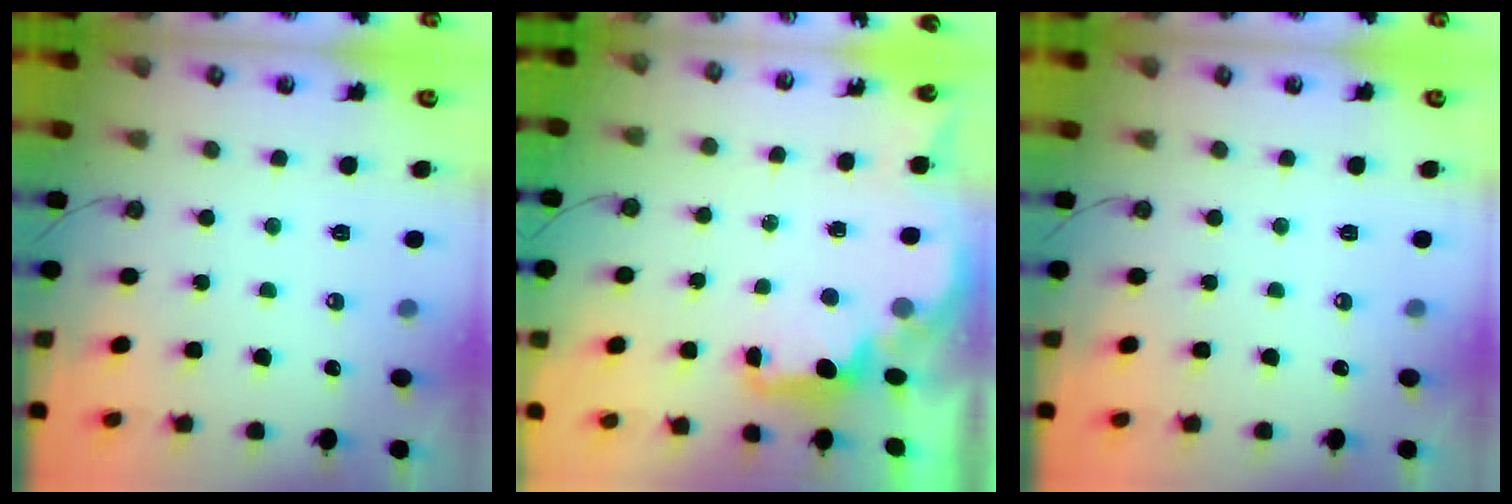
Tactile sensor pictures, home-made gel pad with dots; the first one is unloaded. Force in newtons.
{"total": 1.6, "press": 1.5, "slide": 0.5}
{"total": 0.0}